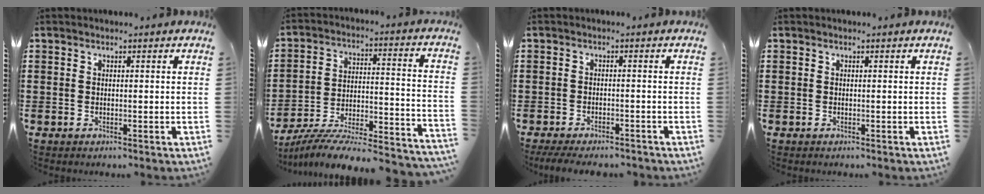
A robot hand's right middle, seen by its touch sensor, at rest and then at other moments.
{"total": 6.2, "force": [-5.7, 0.3, 2.4], "torque": [-0.045, -0.012, -0.118]}
{"total": 2.4, "force": [-2.3, 0.2, 0.7], "torque": [-0.022, -0.004, -0.048]}
{"total": 0.0}